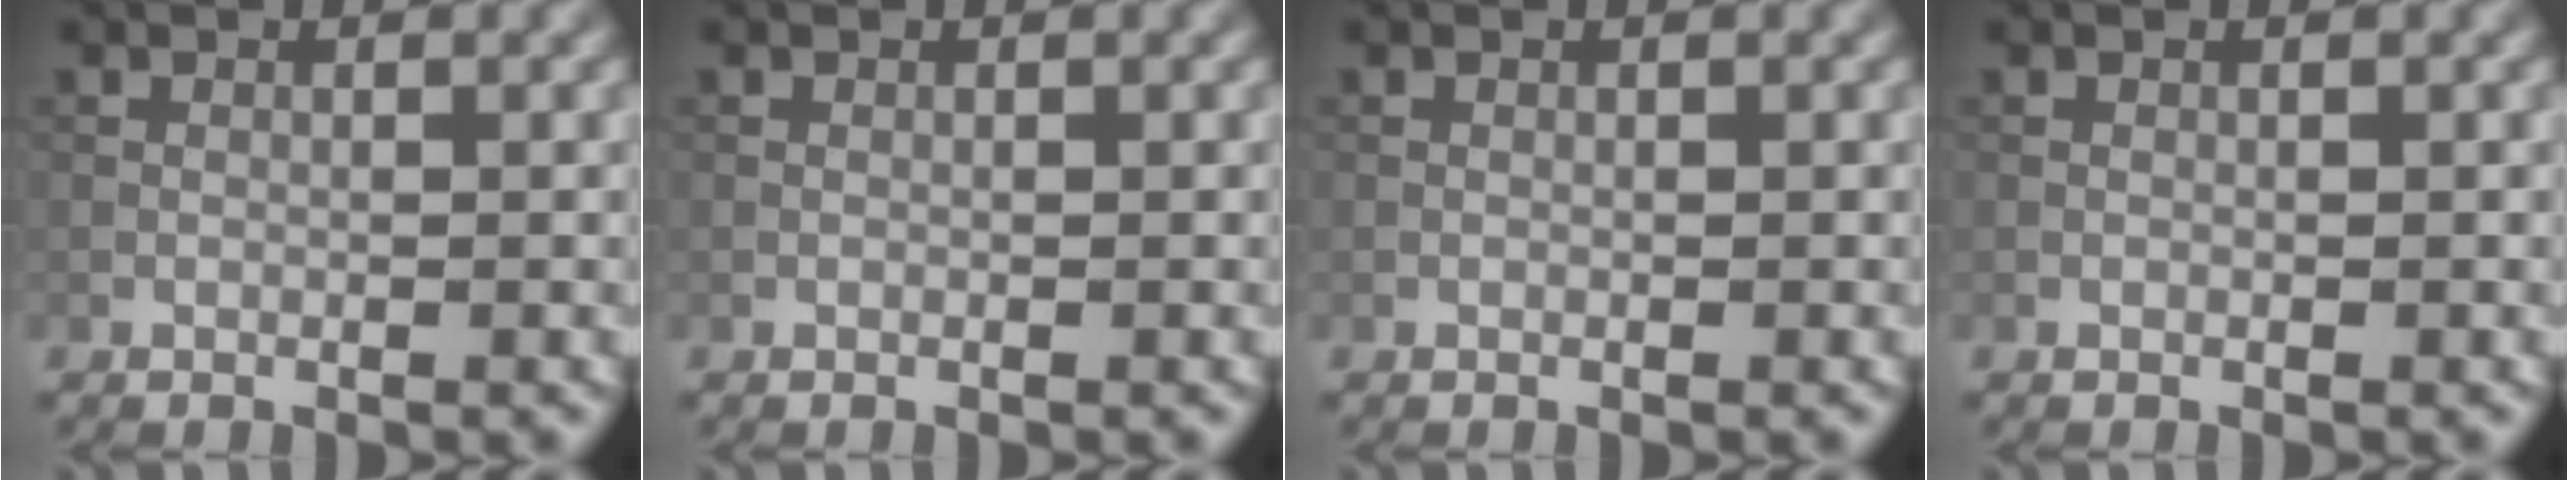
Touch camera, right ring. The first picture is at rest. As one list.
[{"total": 0.0}, {"total": 0.0}, {"total": 0.0}]